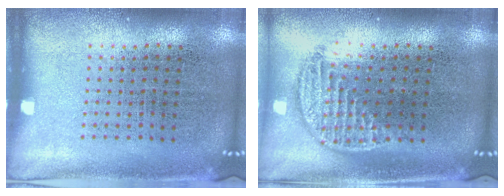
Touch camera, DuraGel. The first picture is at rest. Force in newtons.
{"total": 1.3, "press": 1.1, "slide": 0.6}